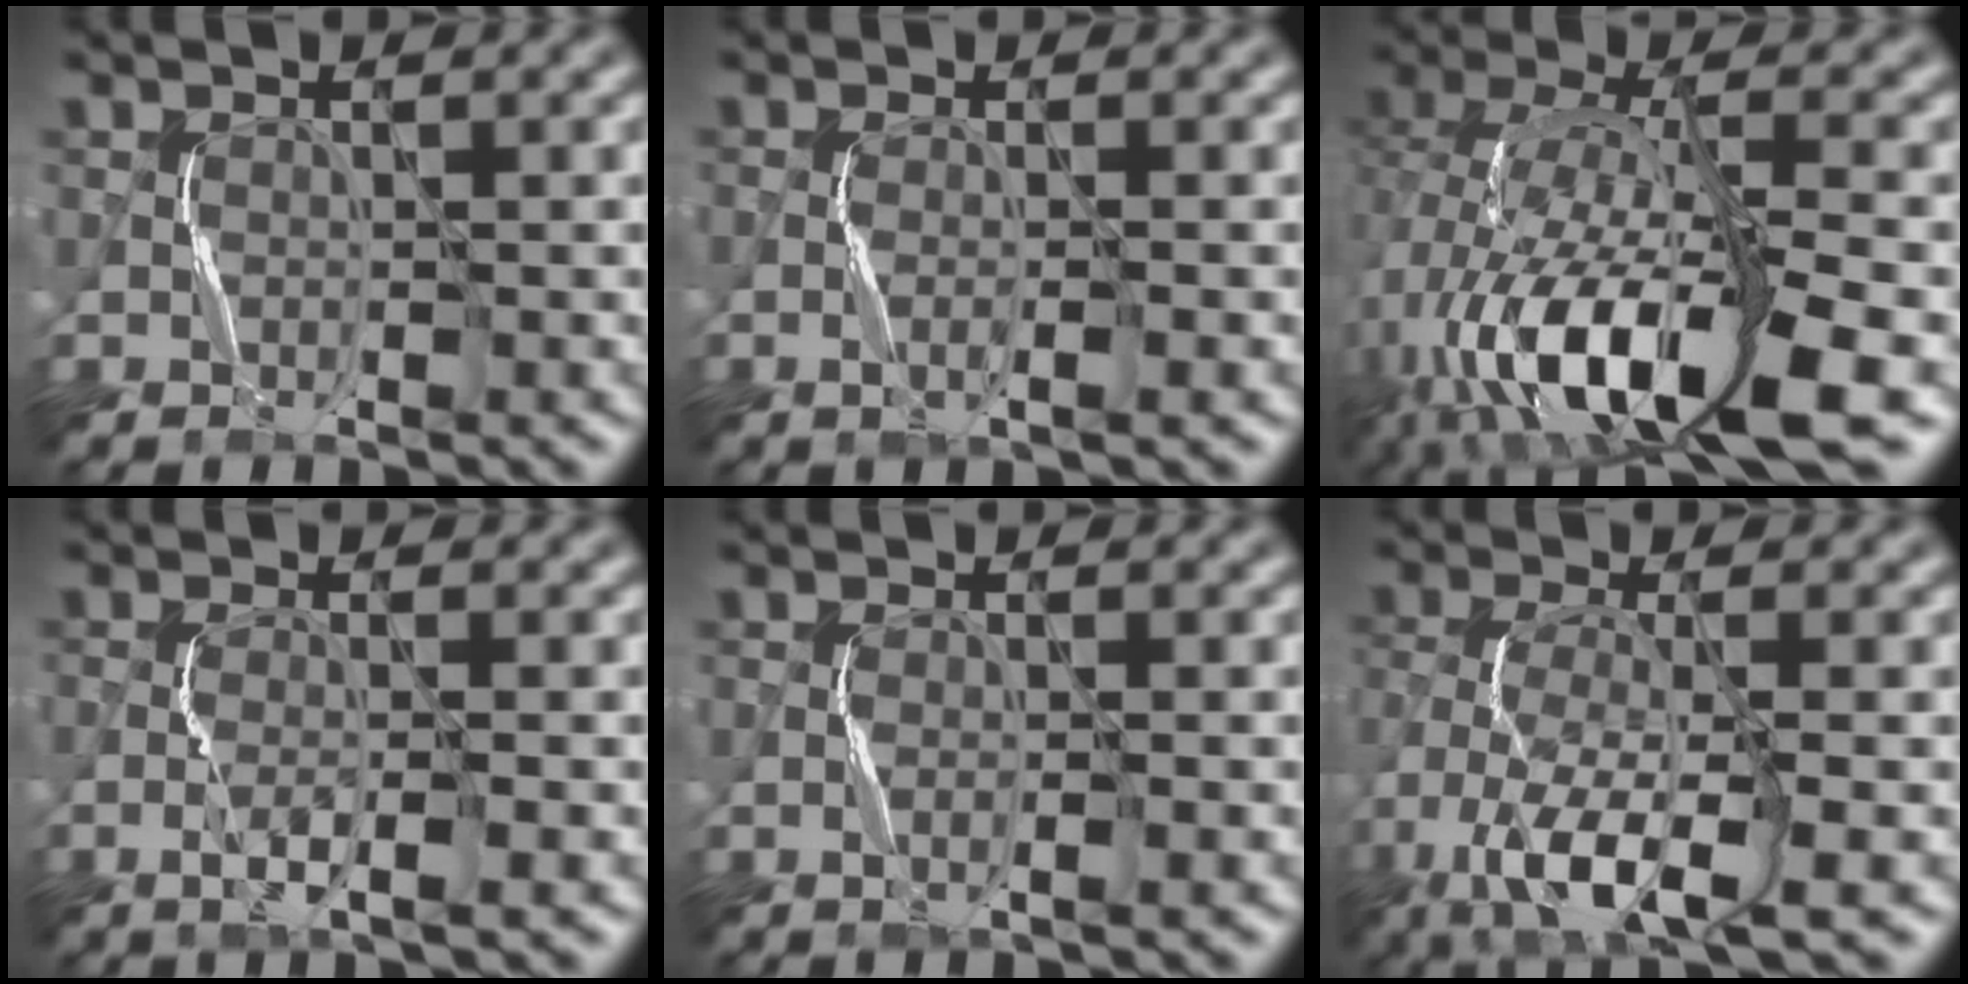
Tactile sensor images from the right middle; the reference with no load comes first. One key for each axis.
{"total": 1.4, "fx": -0.3, "fy": 0.4, "fz": 1.3, "tx": -0.019, "ty": 0.004, "tz": -0.011}
{"total": 12.5, "fx": -5.6, "fy": 4.5, "fz": 10.3, "tx": -0.198, "ty": -0.005, "tz": -0.099}
{"total": 2.1, "fx": -0.8, "fy": 0.4, "fz": 1.9, "tx": -0.034, "ty": 0.004, "tz": -0.025}
{"total": 1.1, "fx": -0.1, "fy": 0.3, "fz": 1.0, "tx": -0.015, "ty": 0.004, "tz": -0.006}
{"total": 8.6, "fx": -4.5, "fy": 2.9, "fz": 6.7, "tx": -0.140, "ty": -0.010, "tz": -0.085}